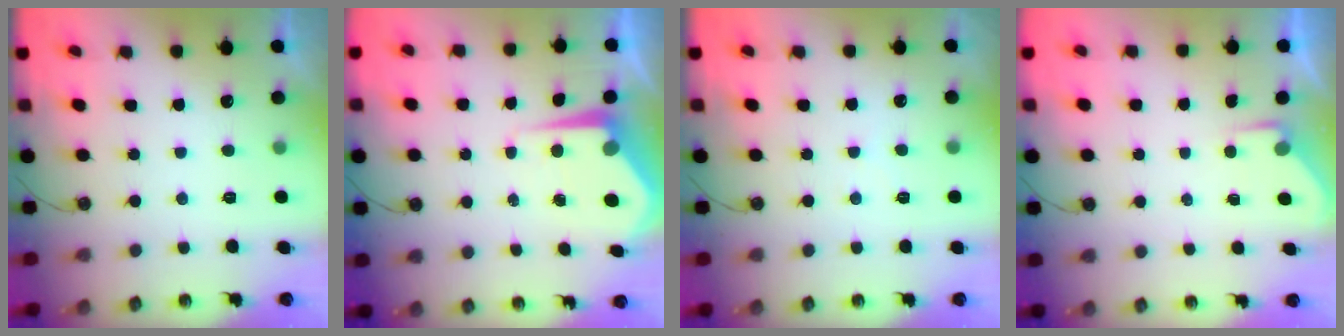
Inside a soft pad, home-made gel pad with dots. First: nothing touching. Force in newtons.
{"total": 6.8, "press": 6.8, "slide": 0.5}
{"total": 1.8, "press": 1.8, "slide": 0.4}
{"total": 3.4, "press": 3.3, "slide": 0.5}